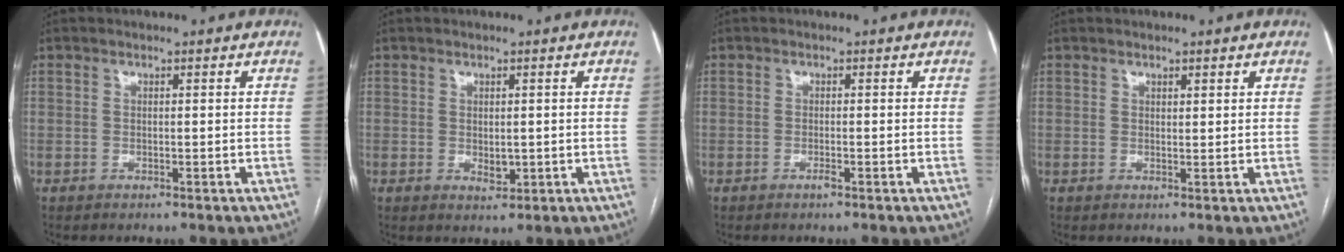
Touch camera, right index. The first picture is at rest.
{"total": 2.1, "force": [-0.1, 1.2, 1.7], "torque": [-0.027, -0.005, 0.004]}
{"total": 0.9, "force": [-0.6, 0.0, 0.7], "torque": [-0.018, -0.001, -0.009]}
{"total": 1.0, "force": [0.8, 0.3, 0.6], "torque": [-0.012, -0.001, 0.011]}